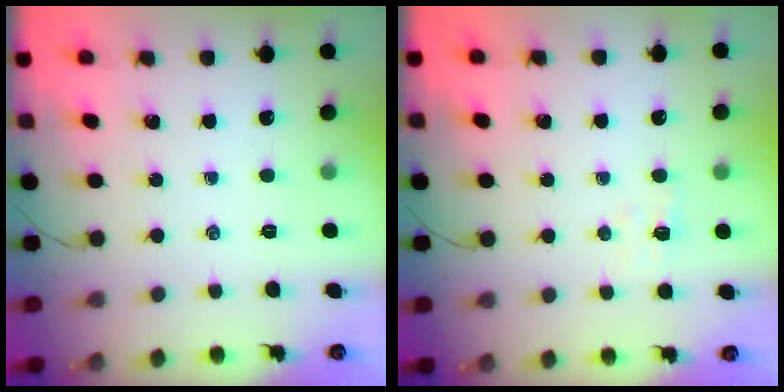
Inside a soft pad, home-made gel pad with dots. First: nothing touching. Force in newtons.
{"total": 3.2, "press": 3.0, "slide": 0.9}